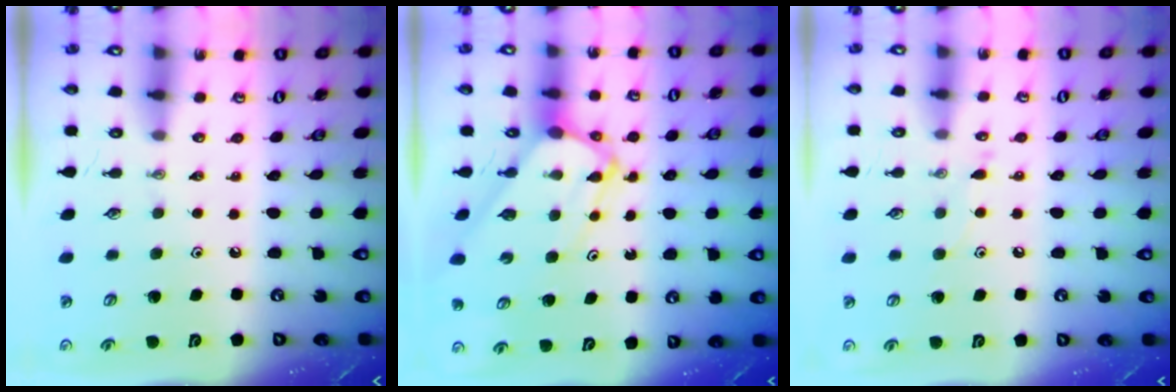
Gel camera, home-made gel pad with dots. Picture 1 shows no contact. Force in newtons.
{"total": 8.0, "press": 8.0, "slide": 0.7}
{"total": 5.8, "press": 5.8, "slide": 0.1}